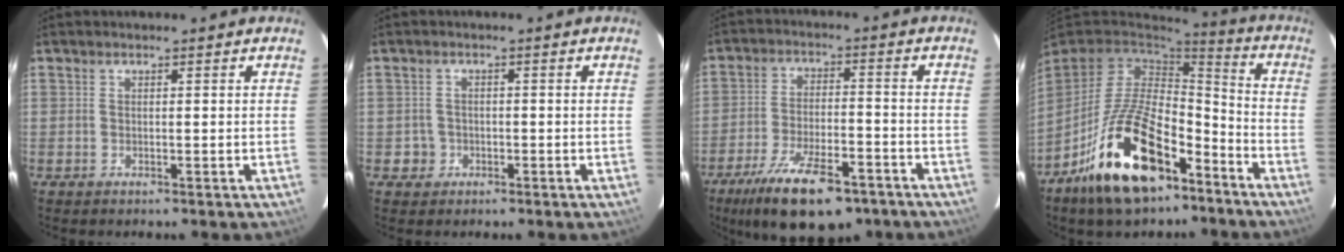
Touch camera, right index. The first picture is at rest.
{"total": 2.8, "force": [-0.9, 2.7, 0.1], "torque": [-0.002, 0.013, -0.012]}
{"total": 17.0, "force": [-11.3, 6.4, 10.9], "torque": [-0.217, -0.026, -0.181]}
{"total": 21.5, "force": [-12.4, 10.1, 14.5], "torque": [-0.285, -0.001, -0.207]}